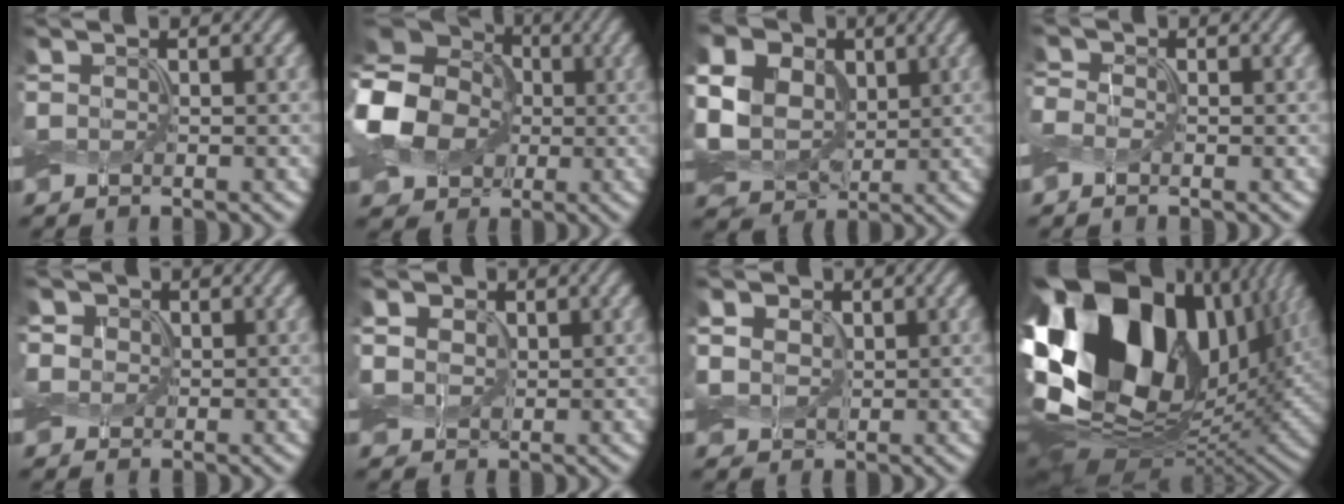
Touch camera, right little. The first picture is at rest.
{"total": 14.9, "force": [-1.3, 12.9, 7.3], "torque": [-0.197, 0.002, -0.062]}
{"total": 14.5, "force": [3.5, 11.7, 7.9], "torque": [-0.201, 0.027, 0.060]}
{"total": 1.4, "force": [-0.8, 1.0, 0.5], "torque": [-0.011, 0.005, -0.021]}
{"total": 2.8, "force": [1.2, 2.4, 0.9], "torque": [-0.043, 0.003, 0.023]}
{"total": 2.9, "force": [0.6, 2.3, 1.5], "torque": [-0.040, 0.009, -0.001]}
{"total": 3.8, "force": [0.9, 3.0, 2.1], "torque": [-0.062, 0.012, 0.007]}
{"total": 20.2, "force": [3.9, 13.5, 14.5], "torque": [-0.291, 0.017, 0.068]}